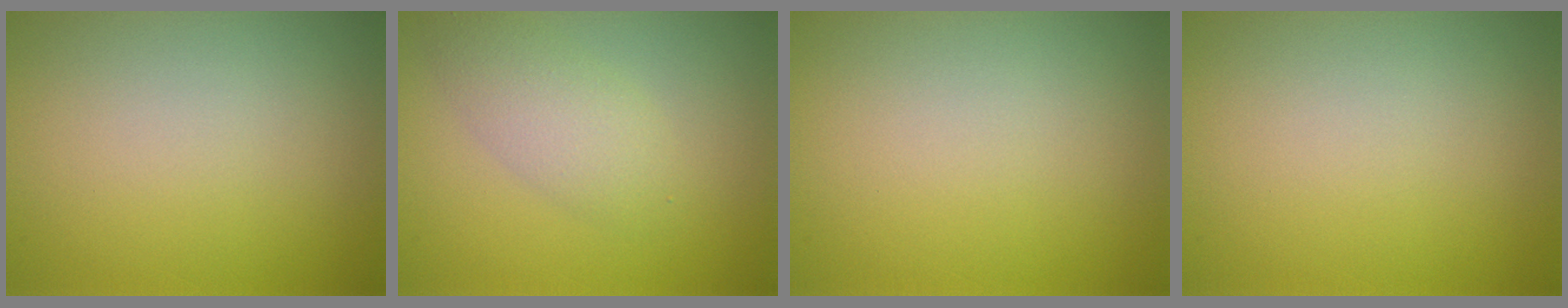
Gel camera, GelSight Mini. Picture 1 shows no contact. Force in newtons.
{"total": 2.8, "press": 2.8, "slide": 0.2}
{"total": 0.0}
{"total": 0.0}